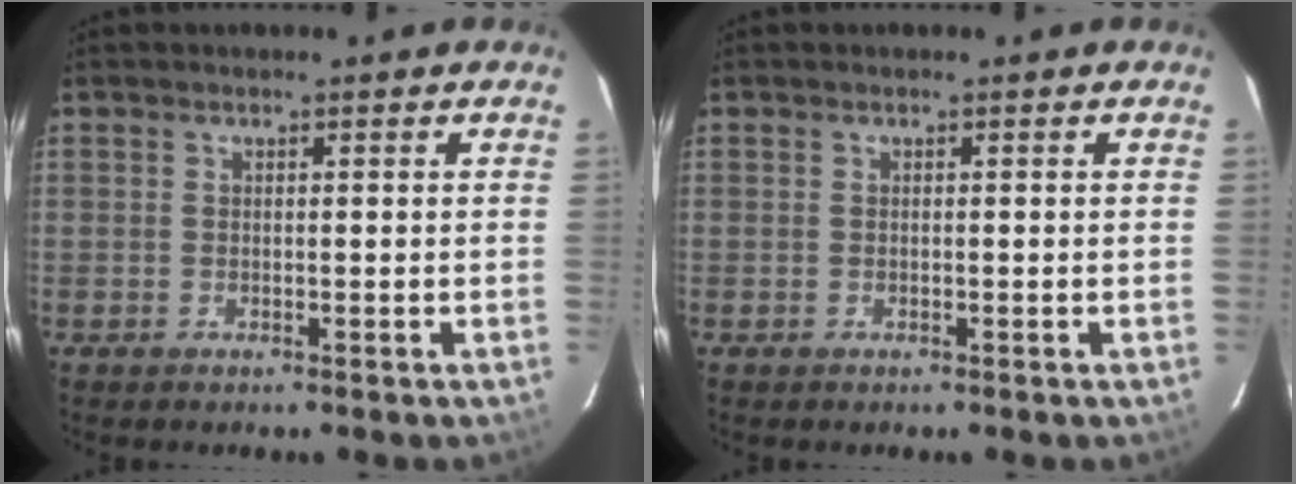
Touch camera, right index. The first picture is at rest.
{"total": 0.0}